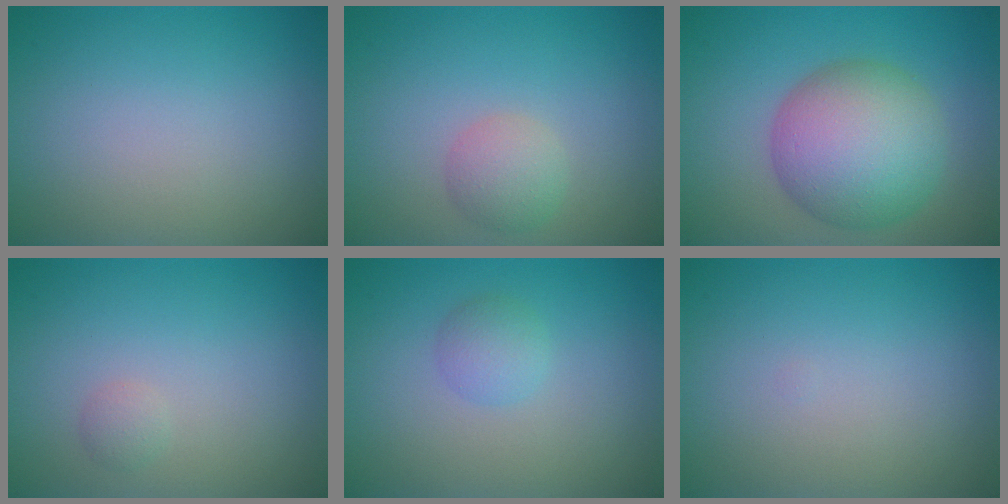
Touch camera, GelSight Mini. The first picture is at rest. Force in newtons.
{"total": 2.3, "press": 2.3, "slide": 0.2}
{"total": 9.1, "press": 9.1, "slide": 0.3}
{"total": 0.8, "press": 0.8, "slide": 0.1}
{"total": 1.7, "press": 1.7, "slide": 0.0}
{"total": 0.0}